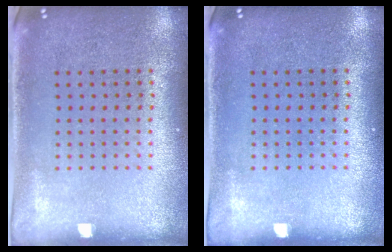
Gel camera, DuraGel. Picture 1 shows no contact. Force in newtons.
{"total": 0.0}